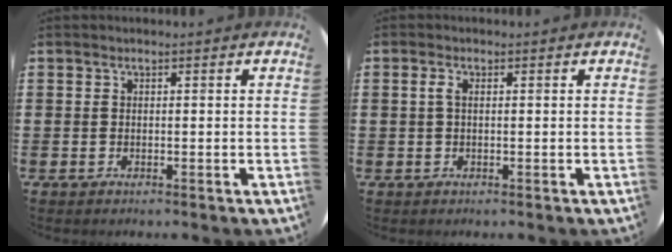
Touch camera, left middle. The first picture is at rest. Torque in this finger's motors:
{"motor_torque": [0.18, -0.15, 0.05, 0.05]}